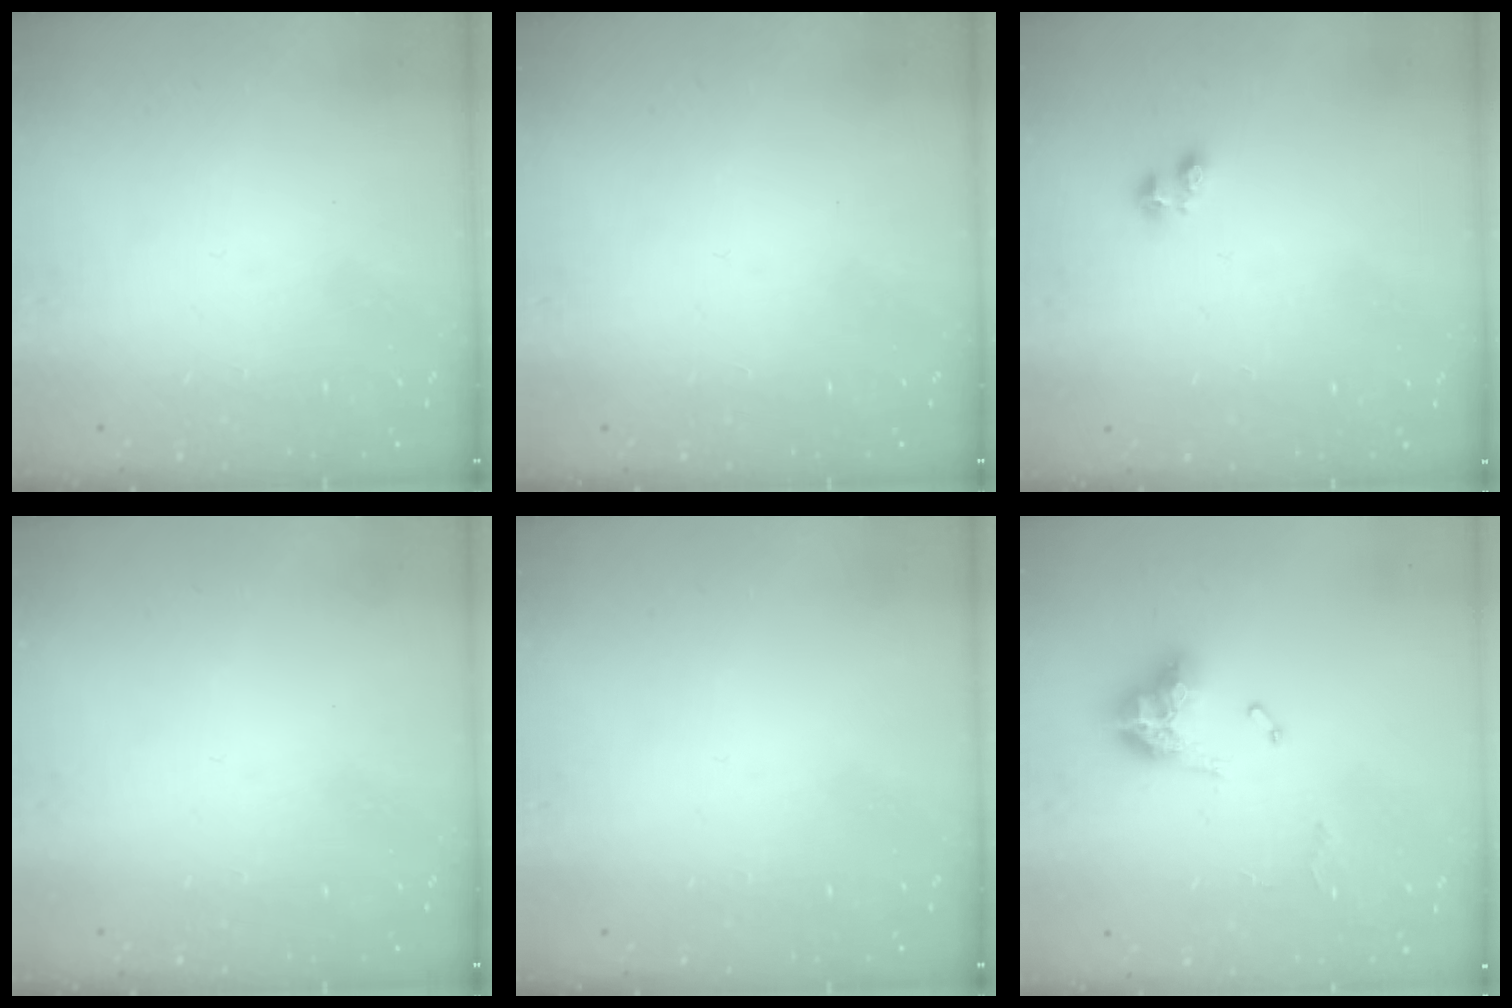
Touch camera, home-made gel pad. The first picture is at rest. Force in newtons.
{"total": 0.0}
{"total": 1.8, "press": 1.7, "slide": 0.4}
{"total": 0.0}
{"total": 0.0}
{"total": 9.9, "press": 9.8, "slide": 1.2}